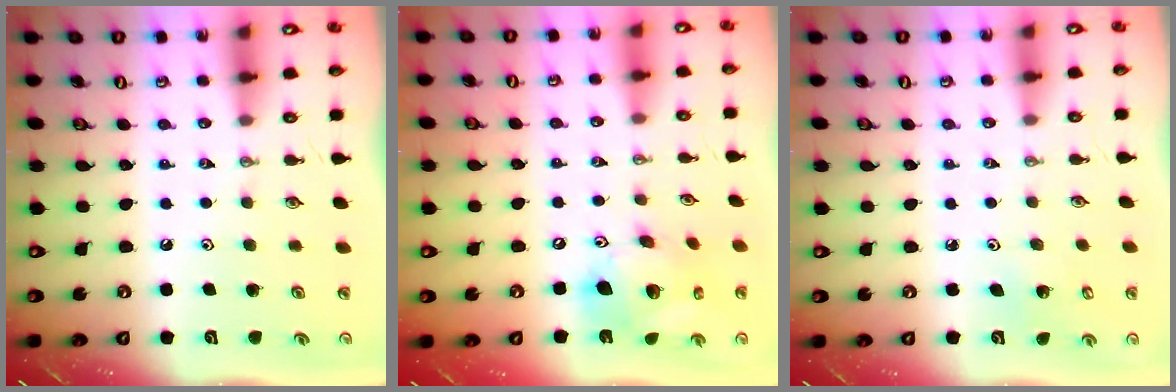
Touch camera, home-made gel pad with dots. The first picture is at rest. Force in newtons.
{"total": 14.8, "press": 14.7, "slide": 2.0}
{"total": 3.7, "press": 3.7, "slide": 0.2}